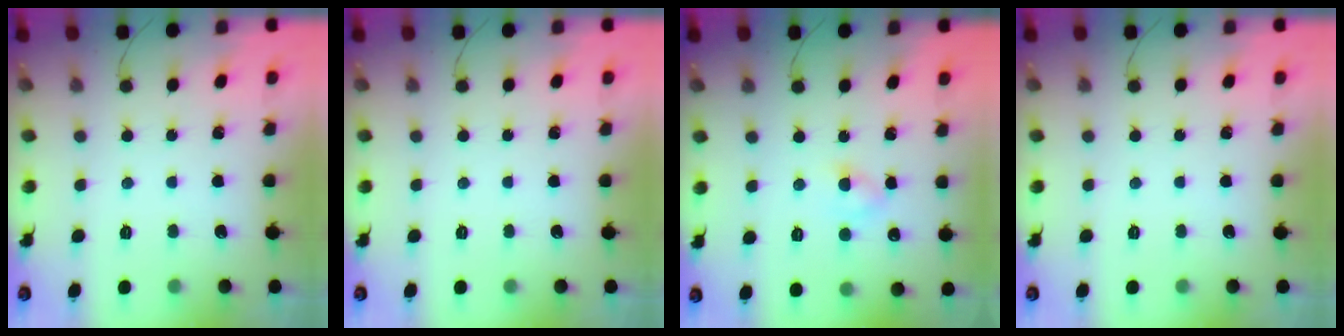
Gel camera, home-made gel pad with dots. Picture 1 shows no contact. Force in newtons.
{"total": 0.0}
{"total": 2.1, "press": 1.9, "slide": 0.8}
{"total": 0.0}